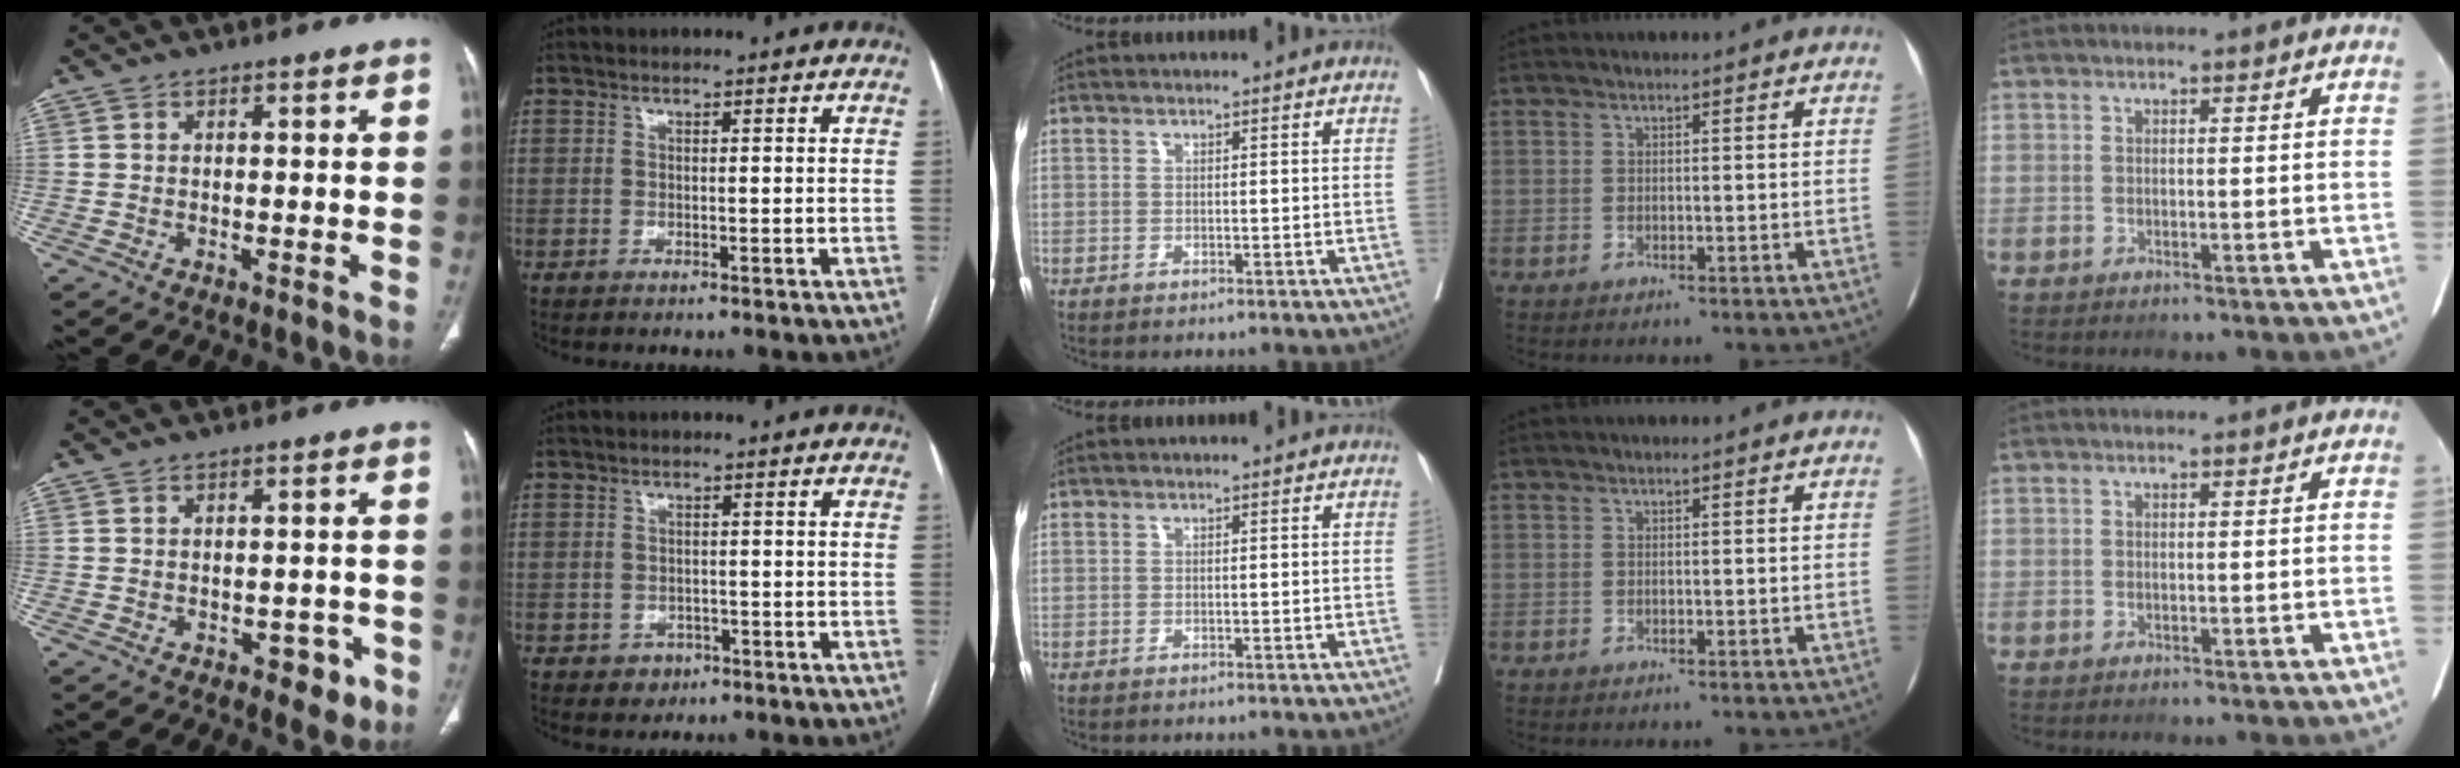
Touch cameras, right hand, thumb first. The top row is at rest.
{"thumb": {"total": 4.3, "force": [-2.2, 2.7, 2.7], "torque": [-0.011, 0.013, -0.024]}, "index": {"total": 2.8, "force": [-1.1, 2.5, 0.5], "torque": [0.002, 0.007, -0.009]}}